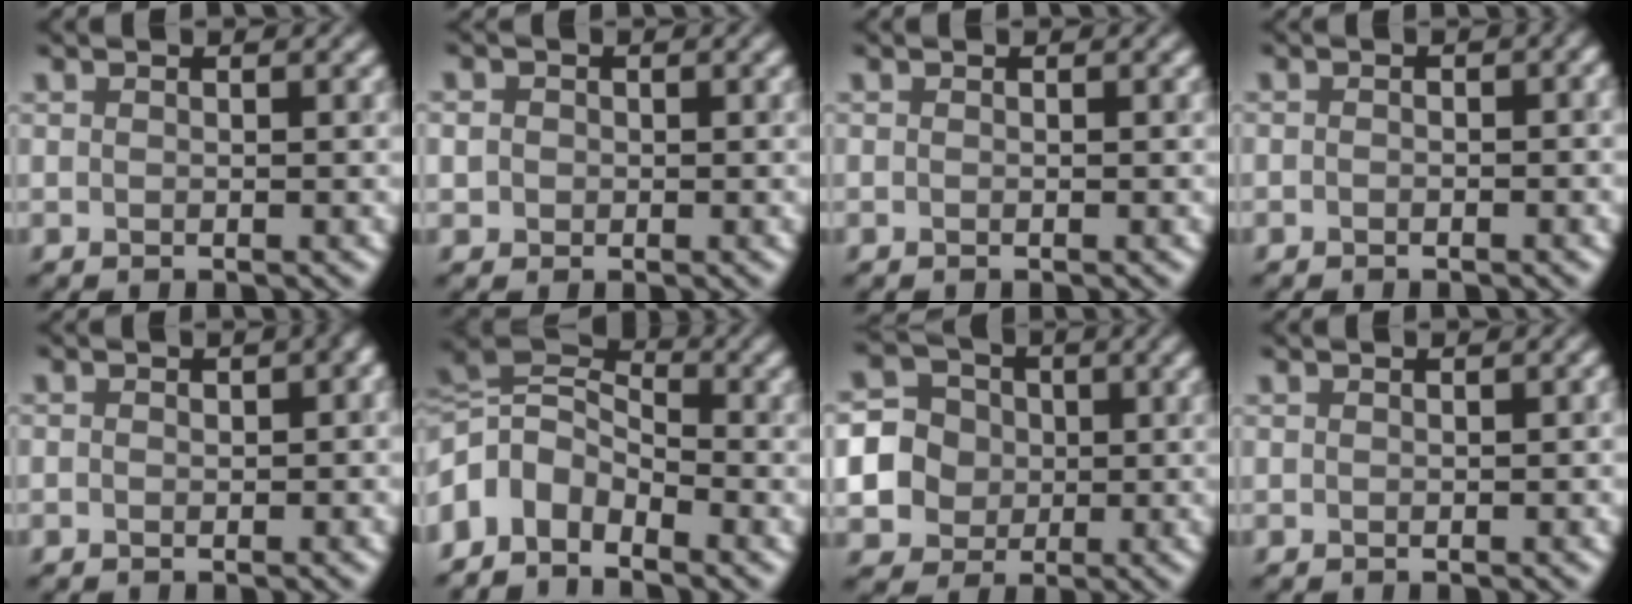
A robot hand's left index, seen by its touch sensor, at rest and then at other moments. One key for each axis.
{"total": 1.7, "fx": 0.1, "fy": 1.6, "fz": 0.5, "tx": 0.004, "ty": 0.006, "tz": -0.003}
{"total": 0.0}
{"total": 1.7, "fx": -0.4, "fy": 1.1, "fz": 1.2, "tx": -0.014, "ty": -0.004, "tz": -0.008}
{"total": 2.5, "fx": 0.0, "fy": 1.6, "fz": 2.0, "tx": -0.016, "ty": 0.000, "tz": 0.001}
{"total": 4.9, "fx": -3.0, "fy": 2.9, "fz": 2.6, "tx": -0.052, "ty": 0.003, "tz": -0.074}
{"total": 9.5, "fx": -1.5, "fy": 9.0, "fz": 2.5, "tx": -0.078, "ty": 0.003, "tz": -0.048}
{"total": 0.7, "fx": 0.1, "fy": 0.3, "fz": 0.6, "tx": -0.008, "ty": 0.003, "tz": 0.002}